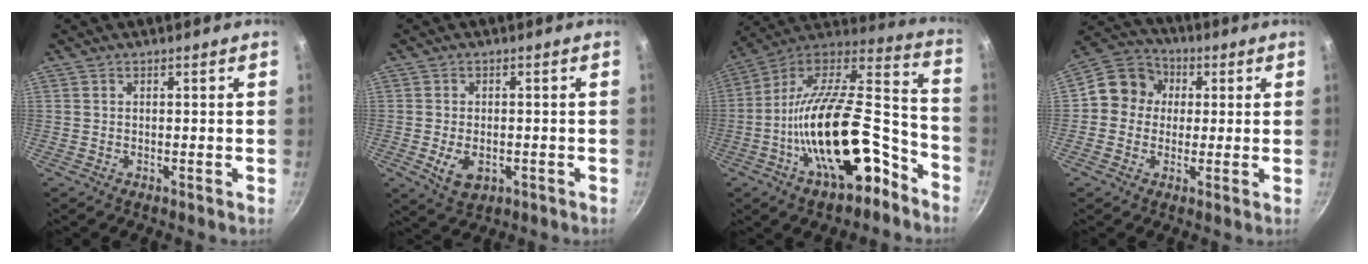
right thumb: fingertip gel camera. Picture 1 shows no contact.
{"total": 5.5, "force": [-1.5, 3.5, 4.0], "torque": [-0.065, 0.000, -0.018]}
{"total": 27.2, "force": [-11.7, 12.3, 21.3], "torque": [-0.310, 0.082, -0.196]}
{"total": 9.4, "force": [1.0, 8.6, 3.6], "torque": [-0.026, 0.019, -0.007]}